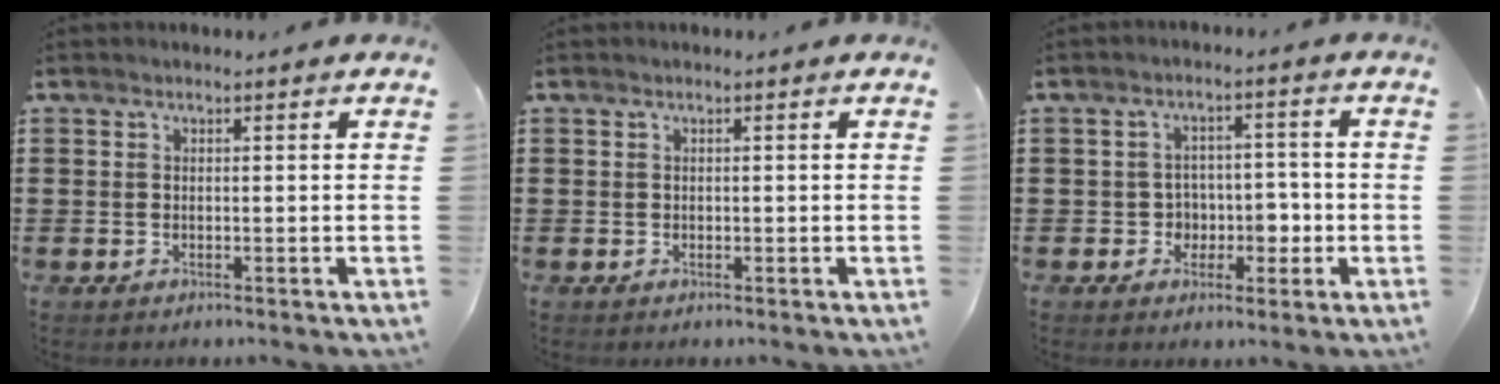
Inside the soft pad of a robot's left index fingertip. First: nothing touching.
{"total": 0.0}
{"total": 4.8, "force": [-1.0, 4.3, 1.8], "torque": [-0.033, 0.002, -0.025]}